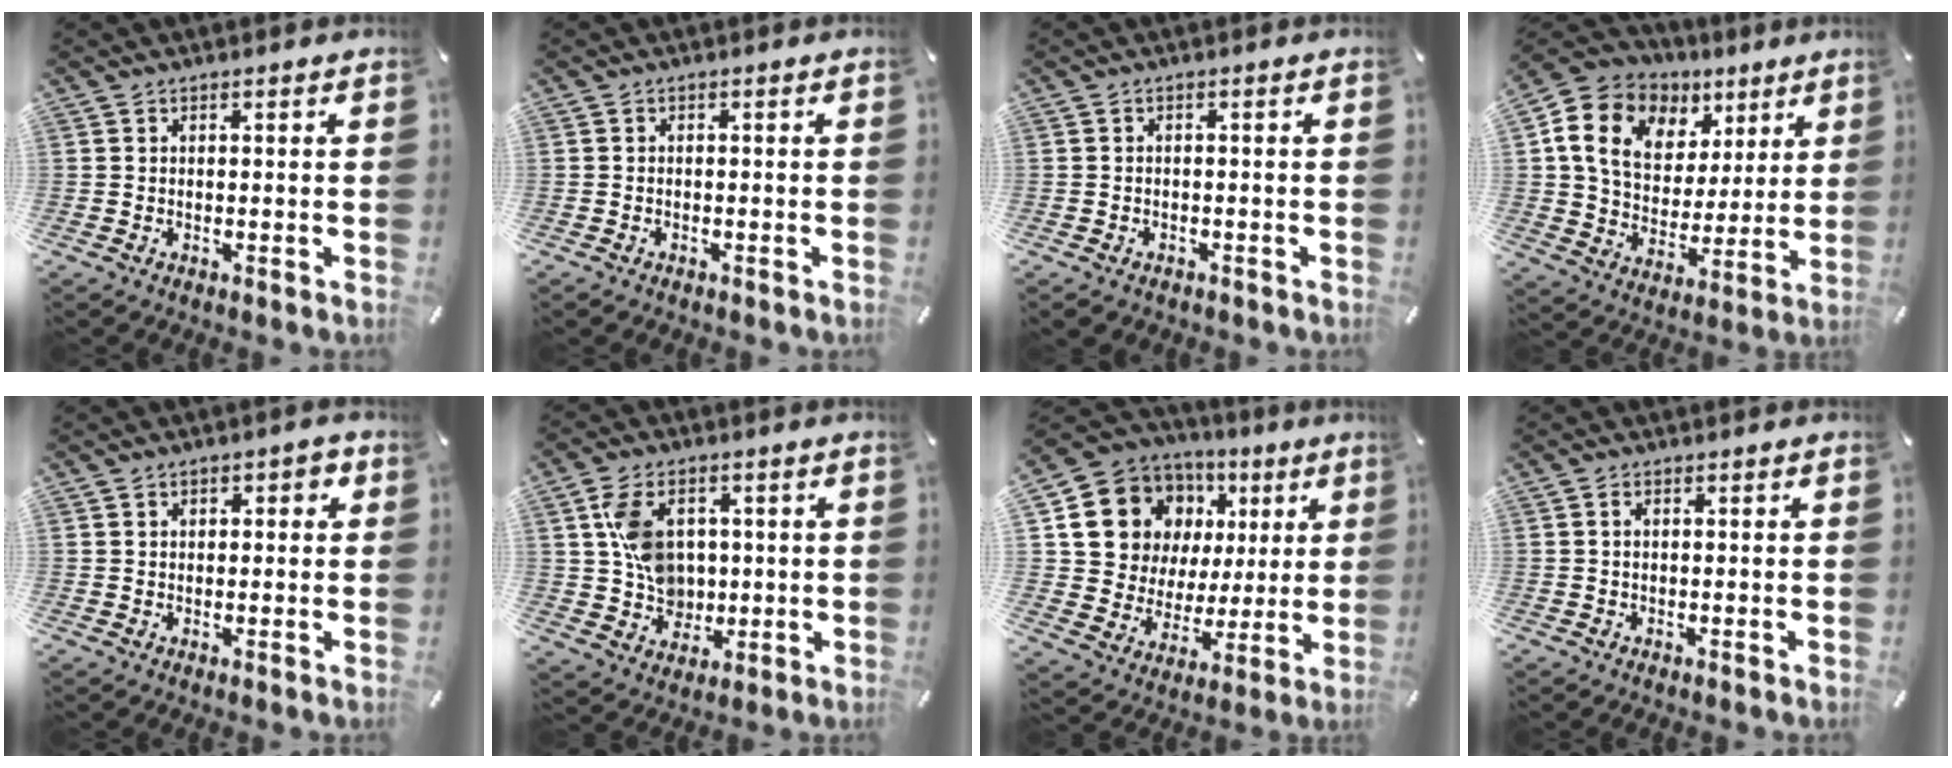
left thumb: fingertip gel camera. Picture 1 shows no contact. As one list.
[{"total": 0.7, "force": [-0.7, 0.2, 0.2], "torque": [-0.004, 0.001, -0.015]}, {"total": 1.7, "force": [-1.4, 0.8, 0.4], "torque": [-0.017, 0.004, -0.033]}, {"total": 14.4, "force": [6.3, 11.1, 6.5], "torque": [-0.124, -0.015, 0.121]}, {"total": 1.9, "force": [0.2, 1.5, 1.3], "torque": [-0.017, 0.005, -0.001]}, {"total": 11.1, "force": [1.8, 8.9, 6.4], "torque": [-0.125, 0.014, 0.040]}, {"total": 12.9, "force": [5.2, 11.3, 3.6], "torque": [-0.064, -0.038, 0.106]}, {"total": 1.1, "force": [0.1, 0.6, 0.9], "torque": [-0.019, 0.003, 0.001]}]